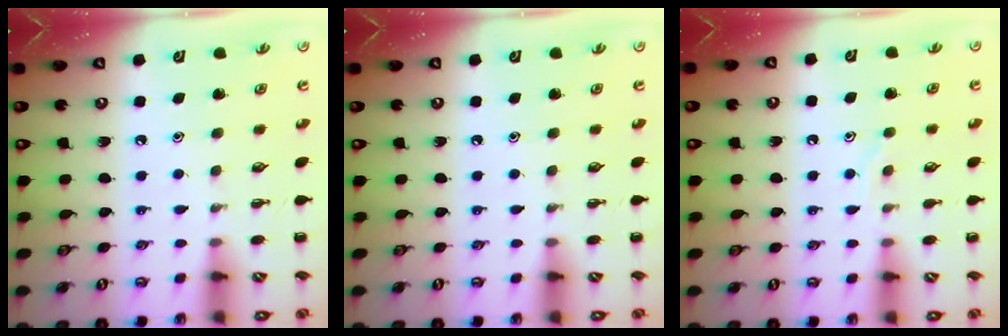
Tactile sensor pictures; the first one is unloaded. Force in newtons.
{"total": 0.0}
{"total": 6.4, "press": 6.4, "slide": 0.9}